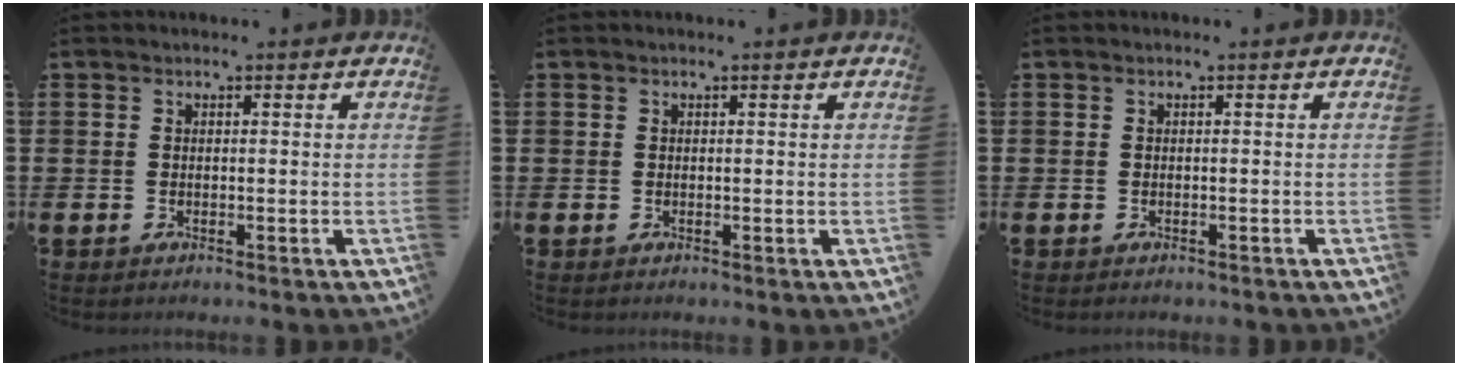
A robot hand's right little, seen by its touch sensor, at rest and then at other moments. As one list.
[{"total": 0.0}, {"total": 0.0}]